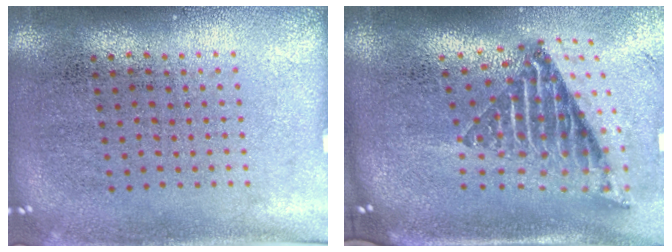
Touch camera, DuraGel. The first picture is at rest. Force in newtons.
{"total": 2.6, "press": 1.7, "slide": 1.9}